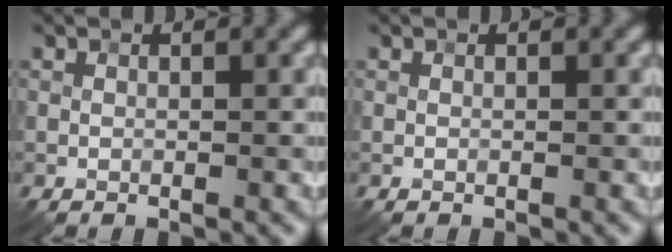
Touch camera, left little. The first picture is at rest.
{"total": 0.0}